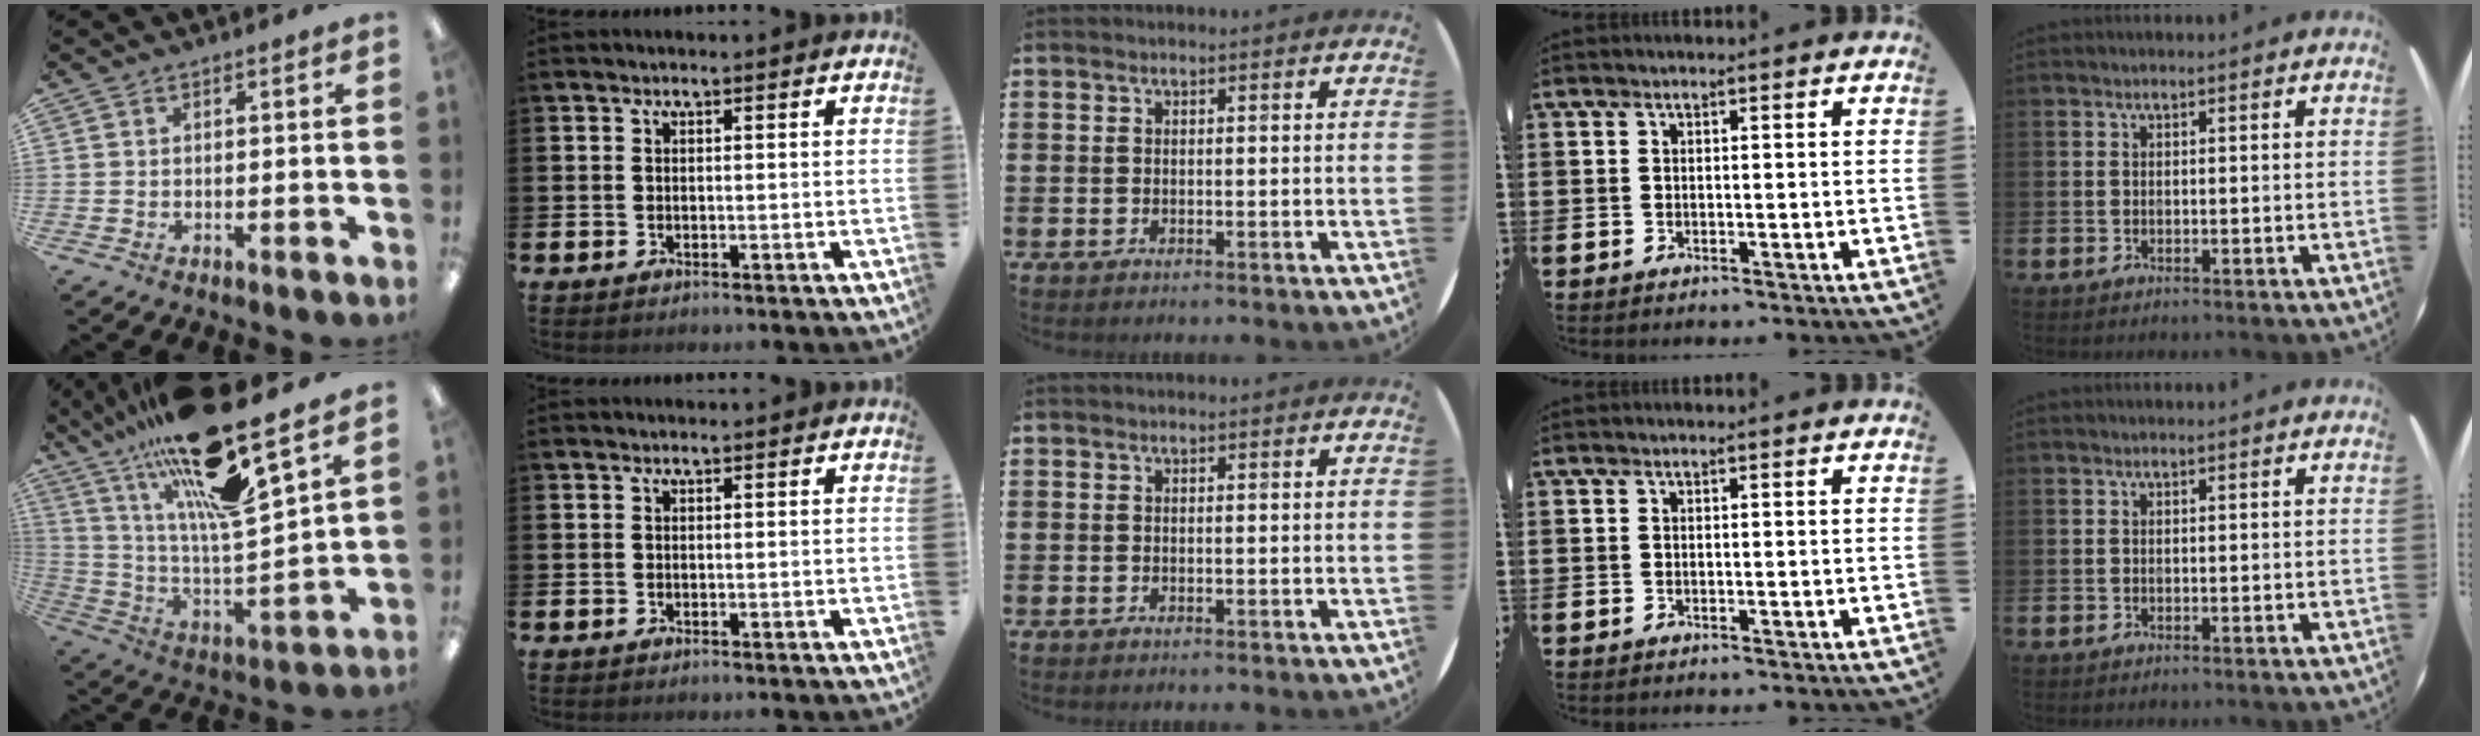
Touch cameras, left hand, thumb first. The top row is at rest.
{"thumb": {"total": 23.4, "force": [17.0, 4.3, 15.4], "torque": [-0.277, -0.105, 0.274]}}